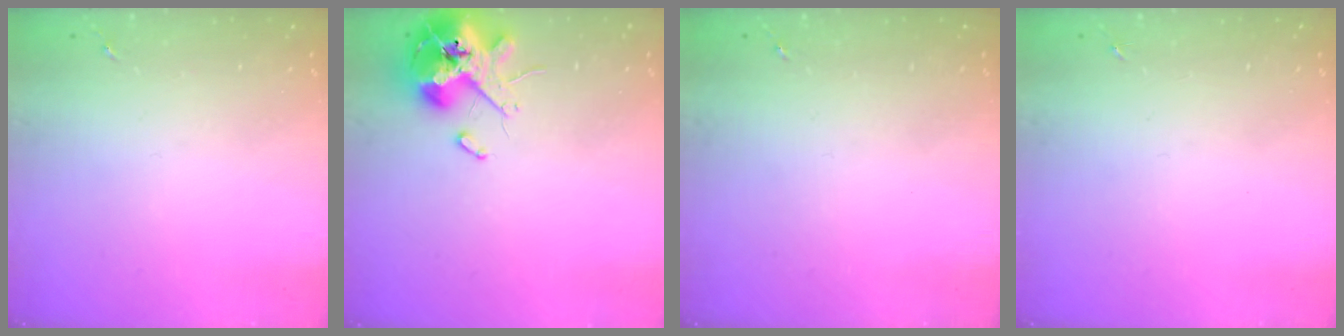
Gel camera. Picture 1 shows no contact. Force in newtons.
{"total": 13.9, "press": 13.7, "slide": 2.2}
{"total": 0.0}
{"total": 0.0}